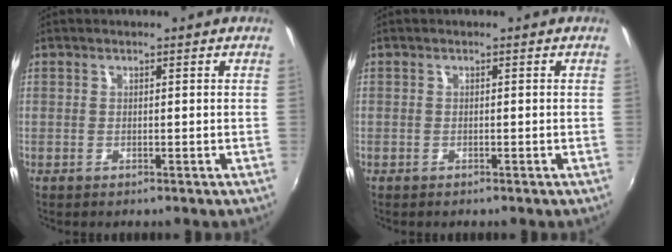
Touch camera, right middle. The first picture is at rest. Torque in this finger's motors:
{"motor_torque": [1.20, -0.82, 0.20, -0.07]}